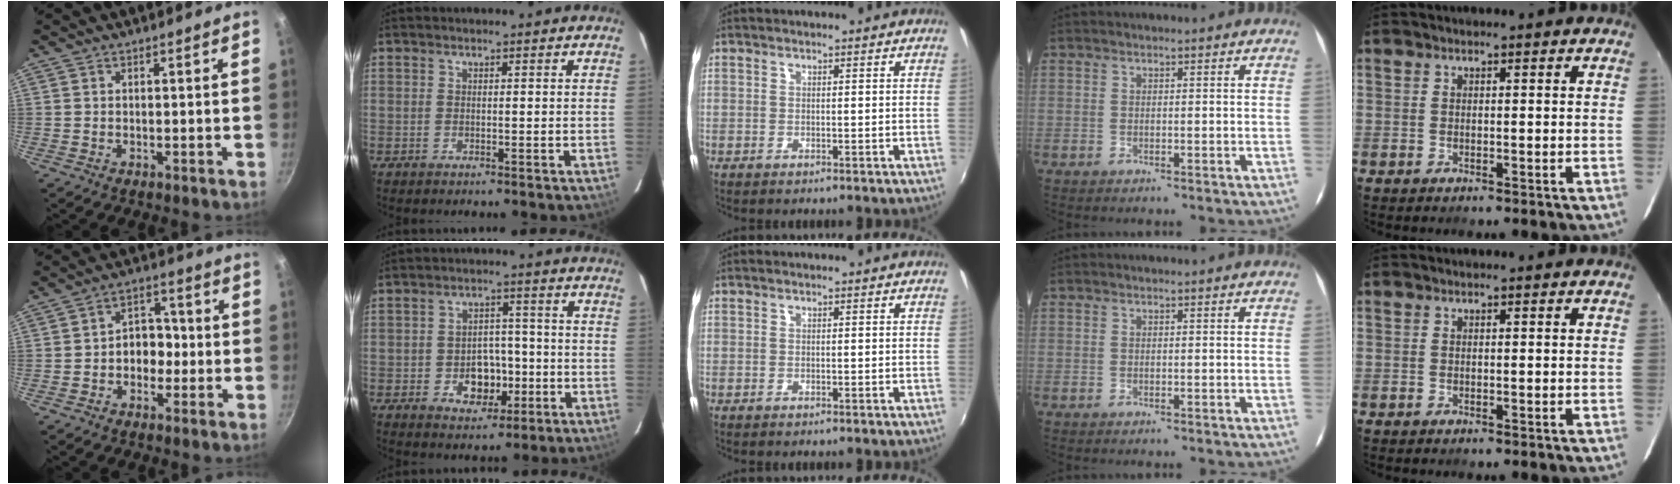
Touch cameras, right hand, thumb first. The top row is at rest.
{"thumb": {"total": 6.7, "force": [-1.1, 5.2, 4.1], "torque": [-0.012, 0.023, -0.025]}, "index": {"total": 7.6, "force": [-2.5, 5.8, 4.2], "torque": [-0.081, 0.012, -0.024]}}